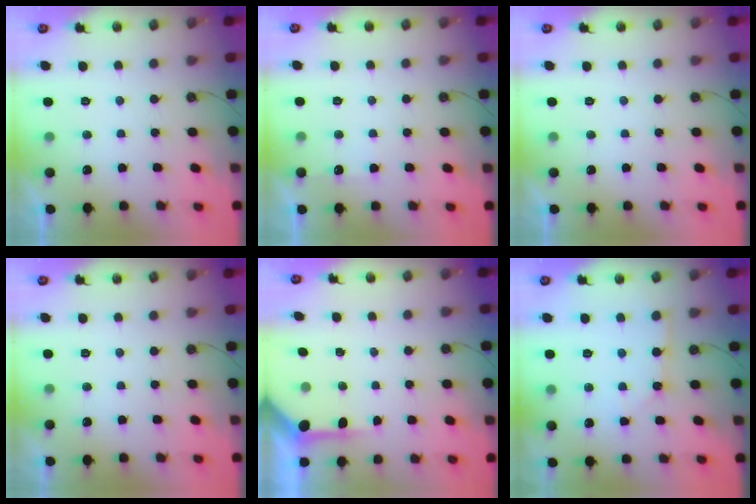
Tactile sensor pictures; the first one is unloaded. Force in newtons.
{"total": 4.4, "press": 4.4, "slide": 0.6}
{"total": 0.0}
{"total": 0.0}
{"total": 4.4, "press": 4.3, "slide": 0.3}
{"total": 2.4, "press": 2.4, "slide": 0.4}